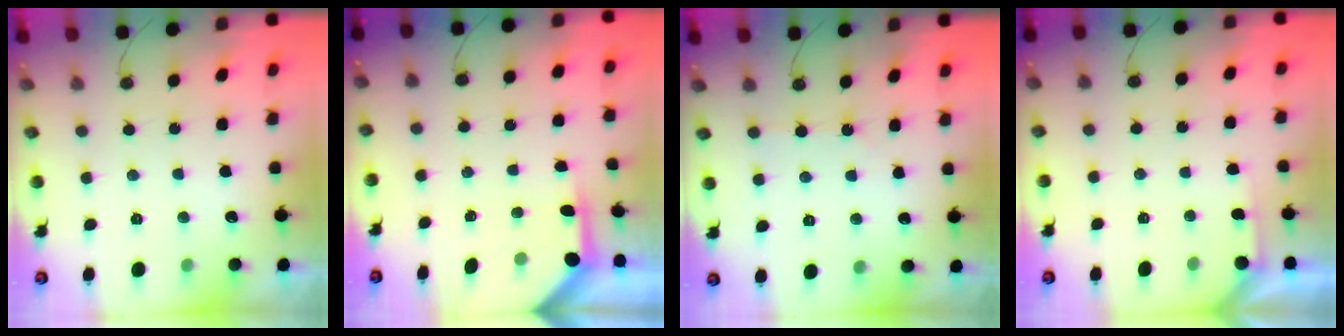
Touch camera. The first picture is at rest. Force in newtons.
{"total": 3.9, "press": 3.9, "slide": 0.4}
{"total": 1.7, "press": 1.6, "slide": 0.3}
{"total": 1.5, "press": 1.5, "slide": 0.2}